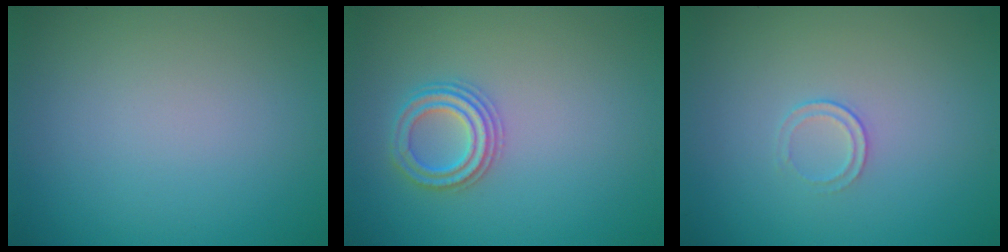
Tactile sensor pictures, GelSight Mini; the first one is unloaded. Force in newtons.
{"total": 2.5, "press": 2.4, "slide": 0.4}
{"total": 1.0, "press": 0.5, "slide": 0.9}